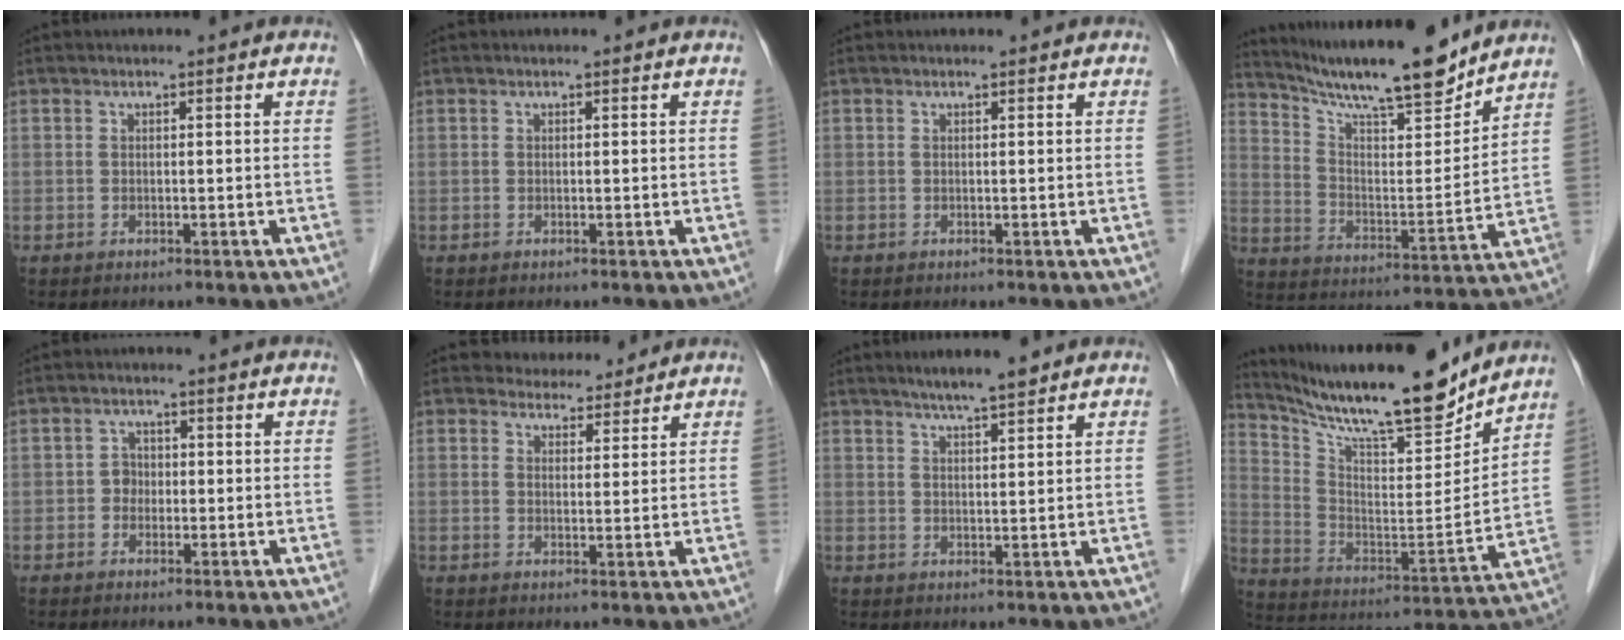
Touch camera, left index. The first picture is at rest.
{"total": 0.0}
{"total": 0.0}
{"total": 17.1, "force": [15.3, 1.5, 7.5], "torque": [-0.134, -0.008, 0.251]}
{"total": 2.1, "force": [-0.5, 1.9, 0.8], "torque": [-0.008, 0.007, -0.012]}
{"total": 4.5, "force": [4.2, 1.5, 0.2], "torque": [-0.001, 0.004, 0.059]}
{"total": 5.1, "force": [4.1, 0.2, 2.9], "torque": [-0.051, 0.011, 0.070]}
{"total": 20.9, "force": [18.4, 2.6, 9.5], "torque": [-0.177, -0.018, 0.299]}